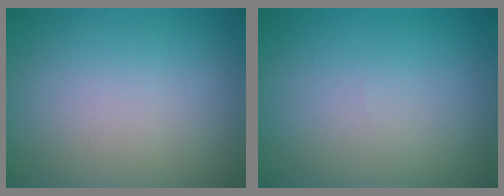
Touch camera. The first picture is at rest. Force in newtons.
{"total": 0.0}